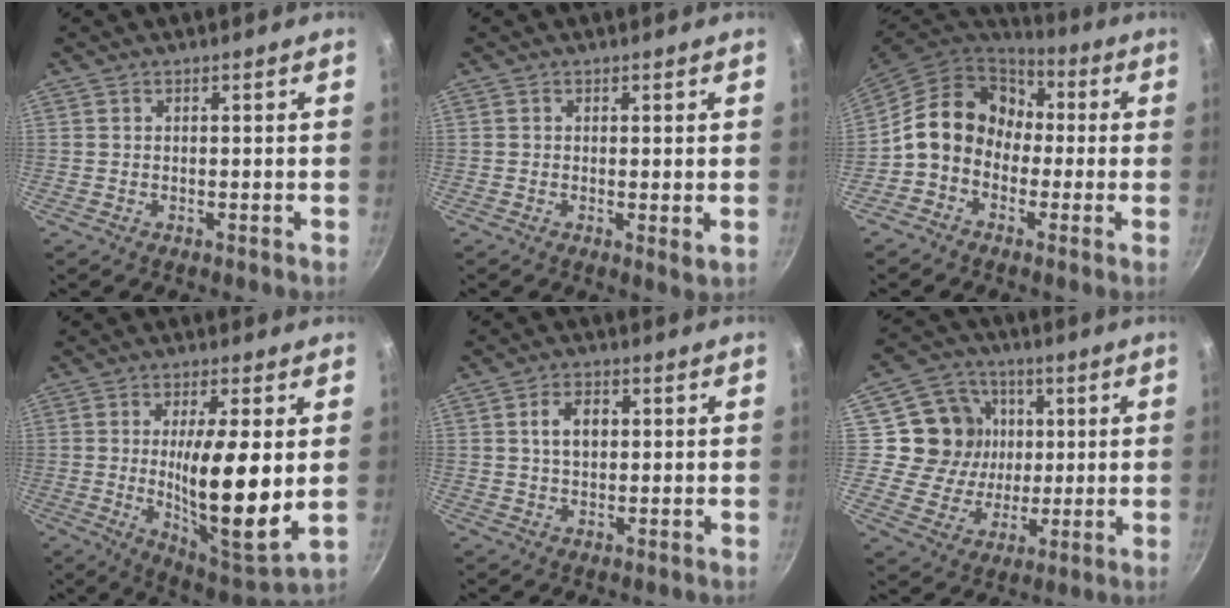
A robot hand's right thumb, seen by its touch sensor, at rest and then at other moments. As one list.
[{"total": 1.8, "force": [0.3, 0.4, 1.7], "torque": [-0.027, -0.011, 0.001]}, {"total": 14.3, "force": [-0.4, 11.9, 7.9], "torque": [-0.102, 0.046, -0.030]}, {"total": 16.9, "force": [0.4, 4.0, 16.4], "torque": [-0.267, -0.036, 0.010]}, {"total": 5.3, "force": [1.1, 3.5, 3.9], "torque": [-0.051, 0.005, 0.017]}, {"total": 13.7, "force": [2.5, 12.7, 4.7], "torque": [-0.053, 0.005, 0.042]}]